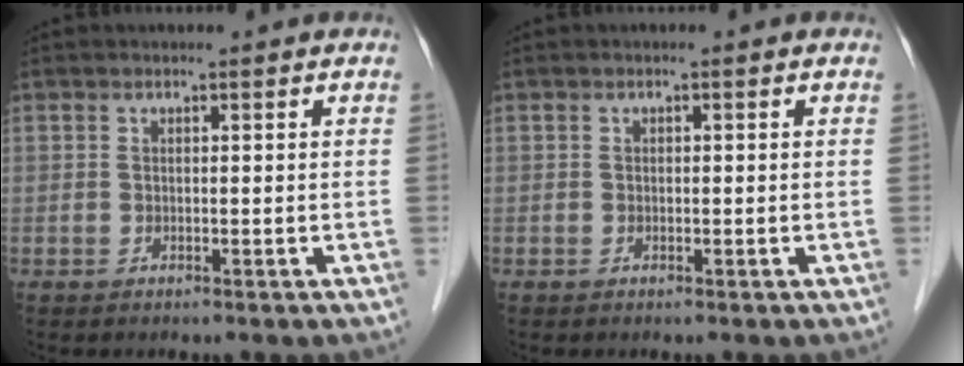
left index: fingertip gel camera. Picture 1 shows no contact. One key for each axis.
{"total": 0.0}